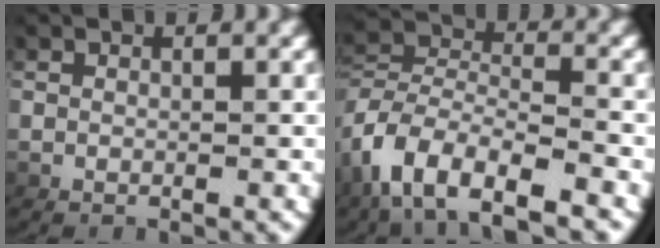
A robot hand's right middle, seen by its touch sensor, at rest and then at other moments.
{"total": 5.7, "force": [-2.6, 3.8, 3.4], "torque": [-0.085, -0.013, -0.048]}